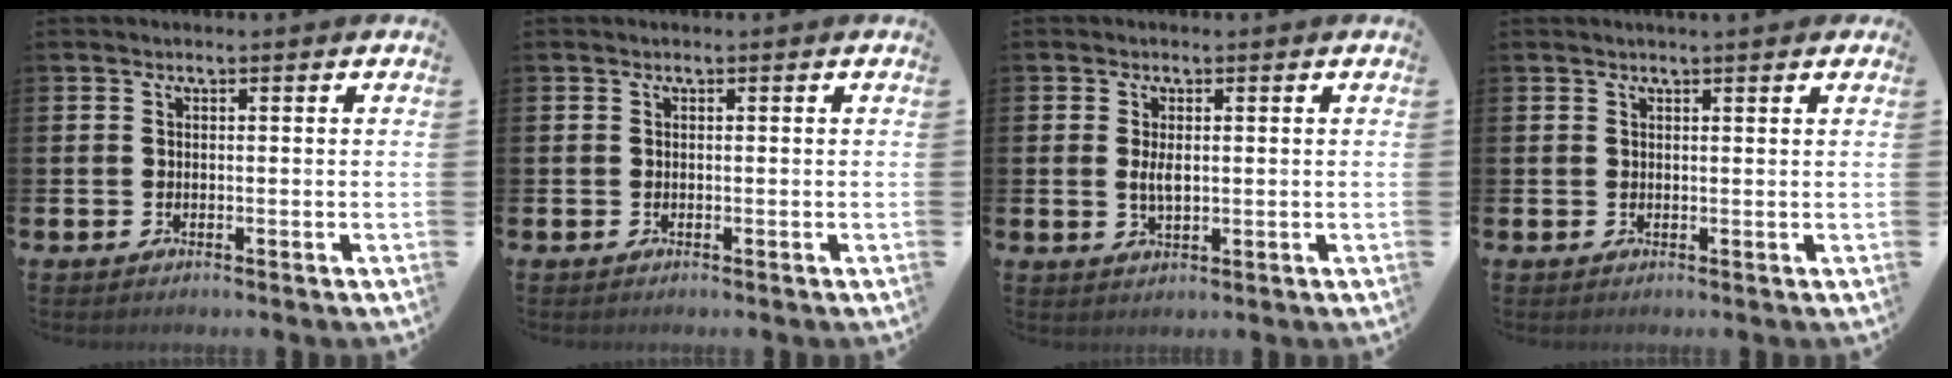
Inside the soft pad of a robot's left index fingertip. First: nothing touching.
{"total": 0.0}
{"total": 2.5, "force": [0.5, 1.1, 2.2], "torque": [-0.032, -0.001, 0.004]}
{"total": 1.2, "force": [1.1, 0.0, 0.5], "torque": [-0.001, -0.001, 0.018]}